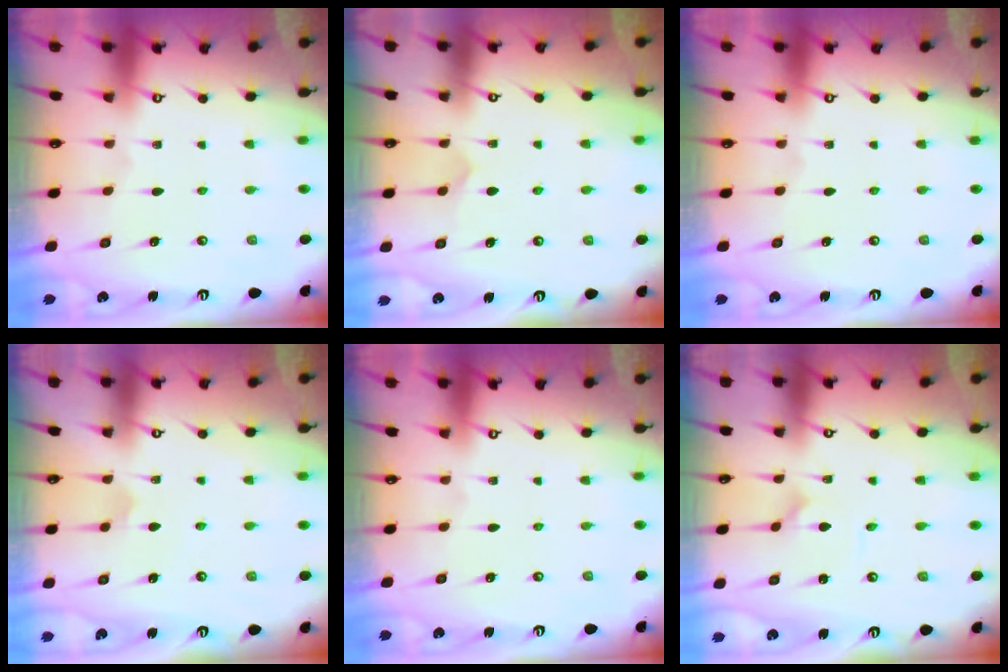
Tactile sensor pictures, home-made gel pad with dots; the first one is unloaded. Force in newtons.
{"total": 3.6, "press": 3.6, "slide": 0.4}
{"total": 0.0}
{"total": 5.3, "press": 5.3, "slide": 0.5}
{"total": 0.0}
{"total": 2.3, "press": 2.3, "slide": 0.2}